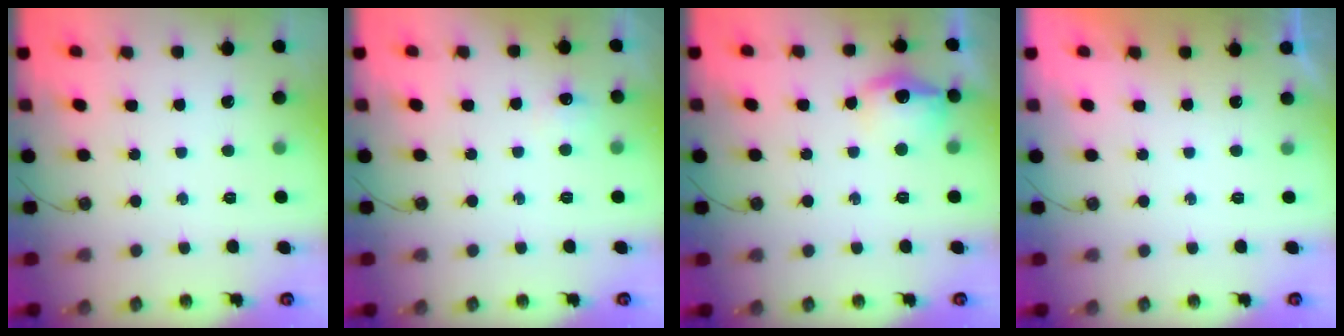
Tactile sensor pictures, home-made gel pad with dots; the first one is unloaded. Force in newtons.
{"total": 5.7, "press": 5.6, "slide": 0.8}
{"total": 12.8, "press": 12.8, "slide": 1.1}
{"total": 0.0}